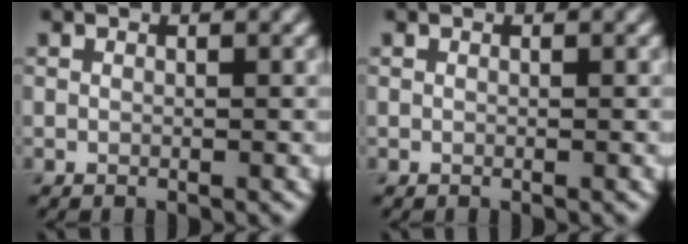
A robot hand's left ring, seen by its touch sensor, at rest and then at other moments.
{"total": 0.0}